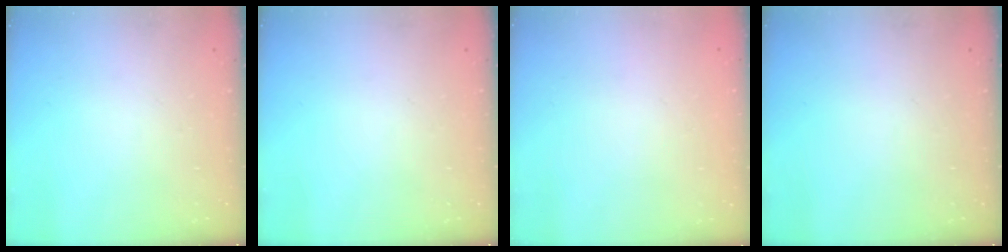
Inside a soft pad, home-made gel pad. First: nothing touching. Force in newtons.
{"total": 0.0}
{"total": 1.7, "press": 1.7, "slide": 0.2}
{"total": 0.0}